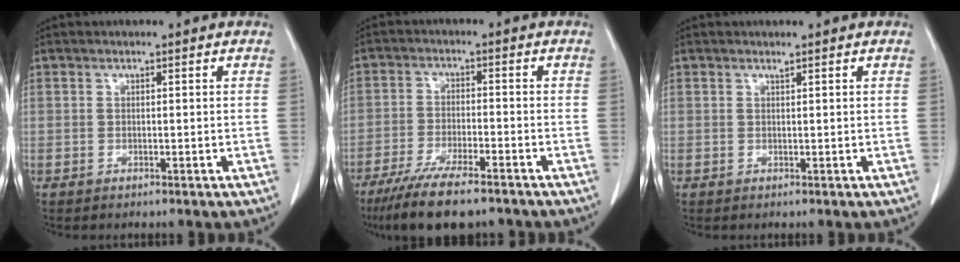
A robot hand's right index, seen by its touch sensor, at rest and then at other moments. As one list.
[{"total": 11.1, "force": [-8.7, 2.0, 6.6], "torque": [-0.112, -0.025, -0.143]}, {"total": 0.0}]